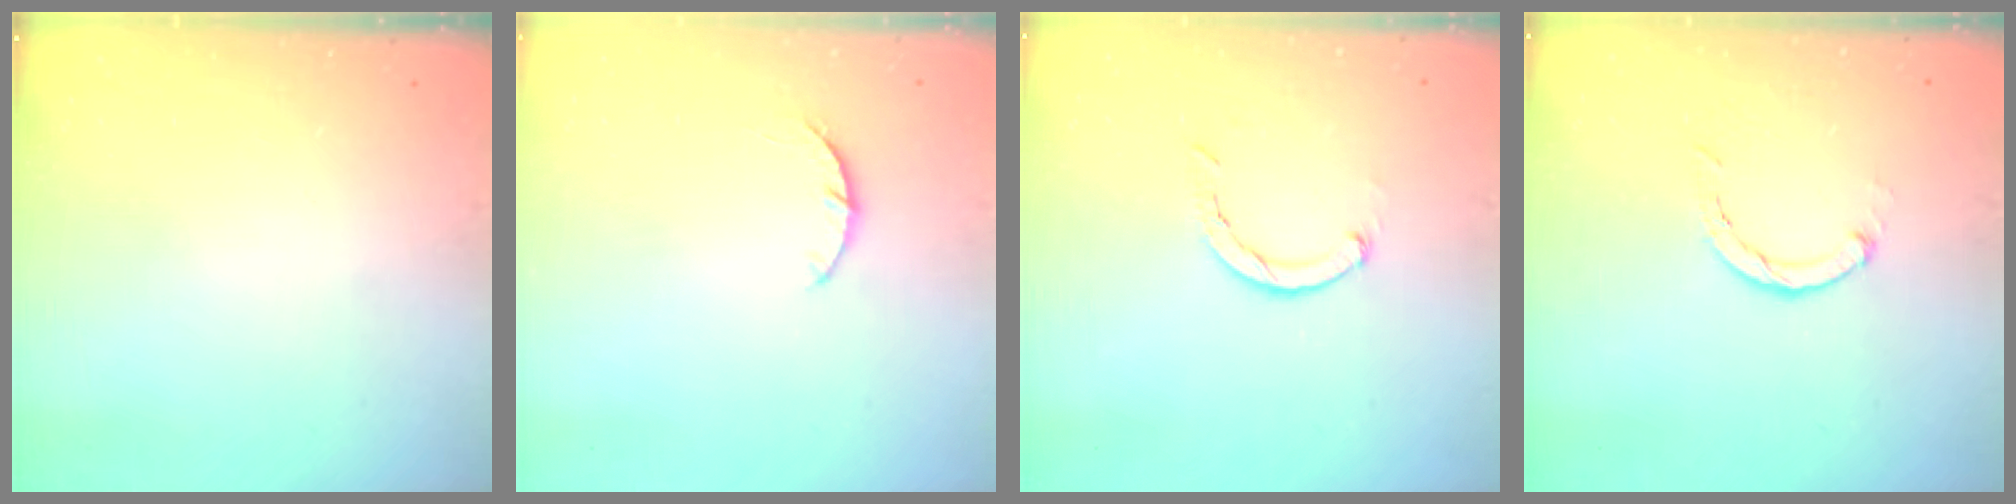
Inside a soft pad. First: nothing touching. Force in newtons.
{"total": 2.9, "press": 2.8, "slide": 0.5}
{"total": 1.9, "press": 1.9, "slide": 0.3}
{"total": 2.4, "press": 2.4, "slide": 0.4}